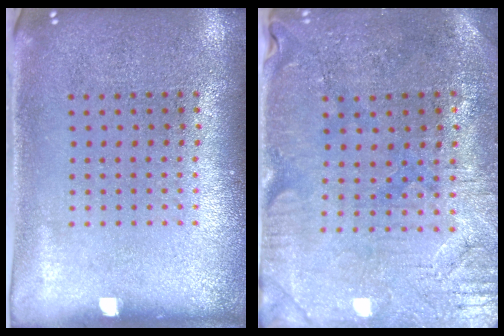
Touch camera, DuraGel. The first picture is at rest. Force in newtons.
{"total": 0.6, "press": 0.5, "slide": 0.3}